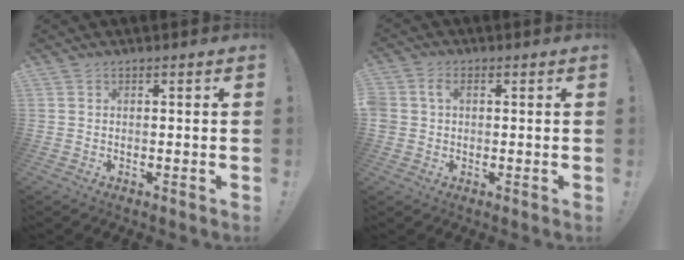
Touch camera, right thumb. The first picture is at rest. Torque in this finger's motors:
{"motor_torque": [0.03, 0.03, 0.31, 0.05, -0.04]}